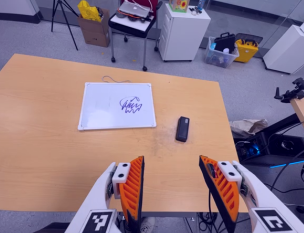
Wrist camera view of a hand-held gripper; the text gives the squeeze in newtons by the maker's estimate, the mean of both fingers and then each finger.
{"total": 0.0}